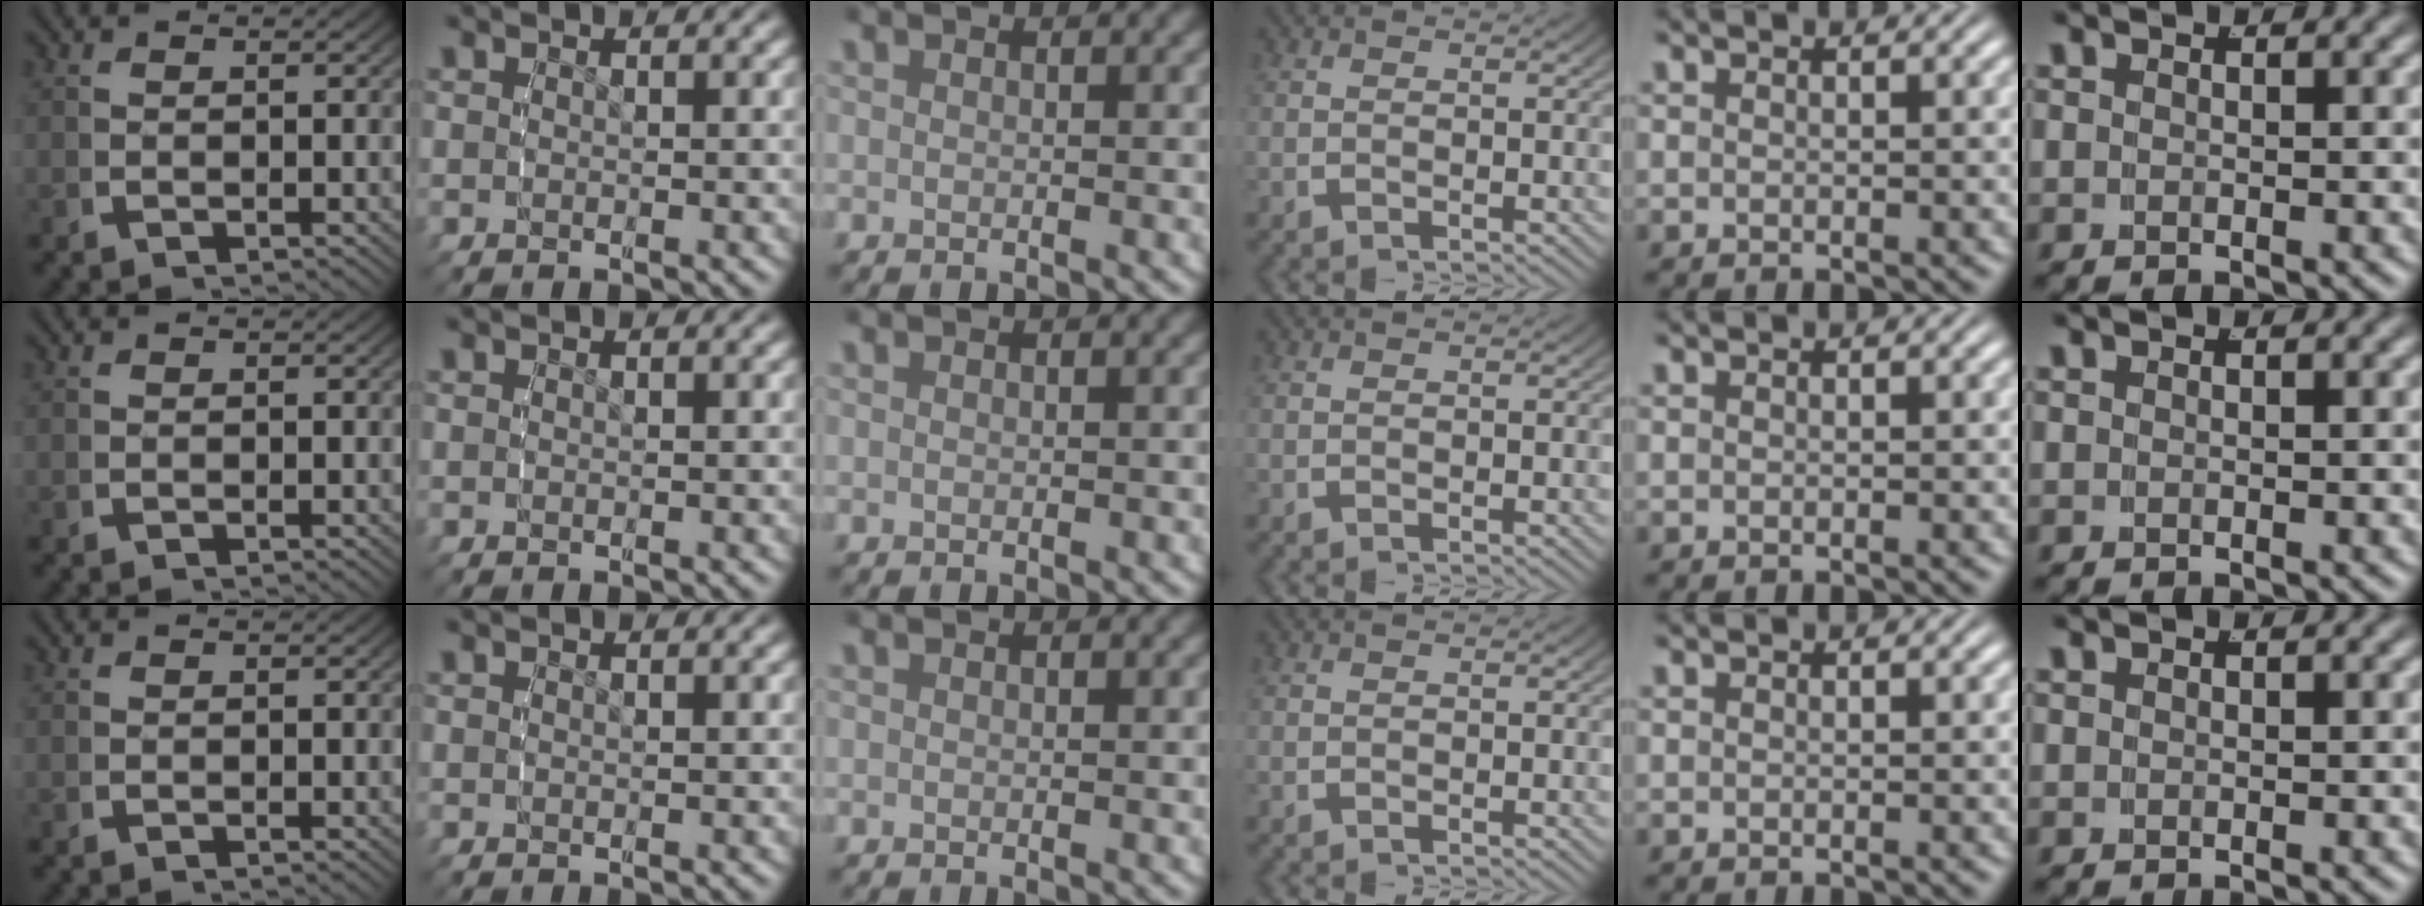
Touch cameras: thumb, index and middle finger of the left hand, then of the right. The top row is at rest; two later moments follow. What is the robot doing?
{"motion": "reach", "object": "paper towel"}